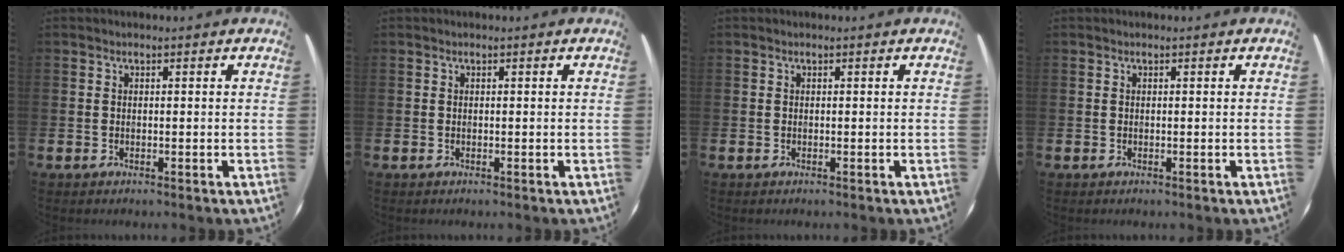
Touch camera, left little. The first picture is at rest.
{"total": 0.0}
{"total": 0.0}
{"total": 0.0}